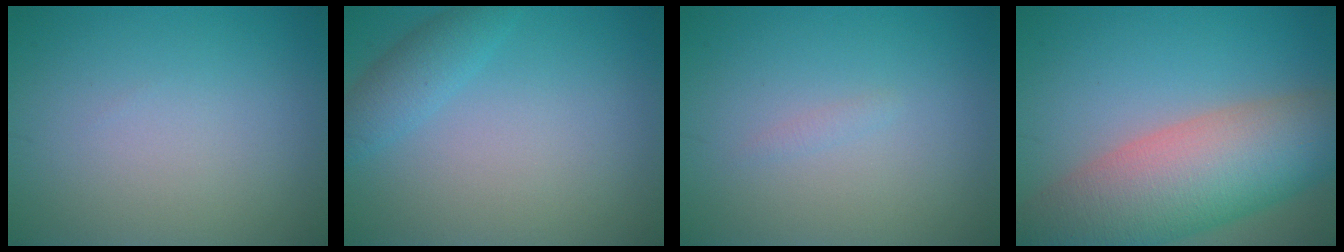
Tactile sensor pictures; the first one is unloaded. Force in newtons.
{"total": 2.4, "press": 2.4, "slide": 0.1}
{"total": 0.5, "press": 0.5, "slide": 0.1}
{"total": 11.5, "press": 11.5, "slide": 0.7}